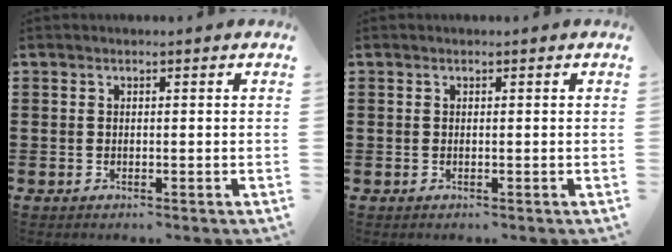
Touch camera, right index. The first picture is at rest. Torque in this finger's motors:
{"motor_torque": [-0.01, 0.01, 0.00, 0.00]}